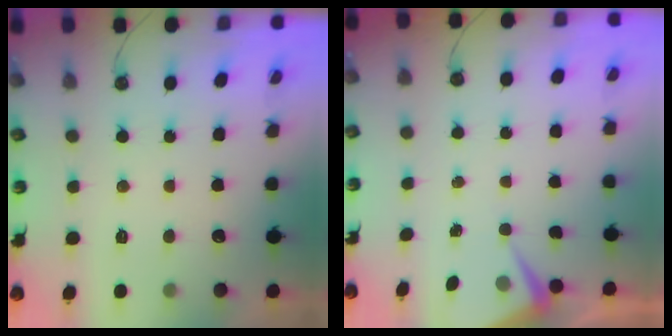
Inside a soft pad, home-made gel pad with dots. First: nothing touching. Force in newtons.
{"total": 4.6, "press": 4.5, "slide": 0.6}